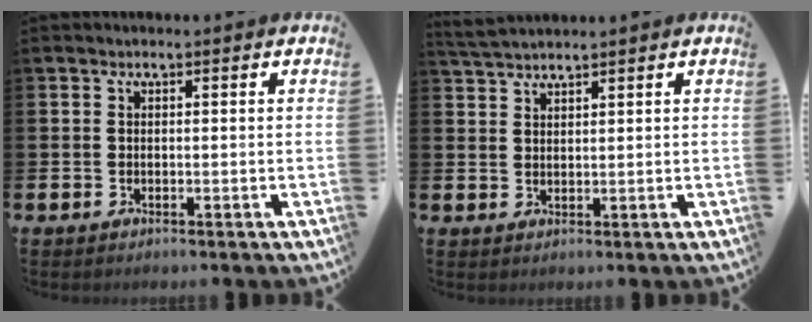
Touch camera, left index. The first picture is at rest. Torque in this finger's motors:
{"motor_torque": [0.63, -0.86, 0.04, 0.04]}